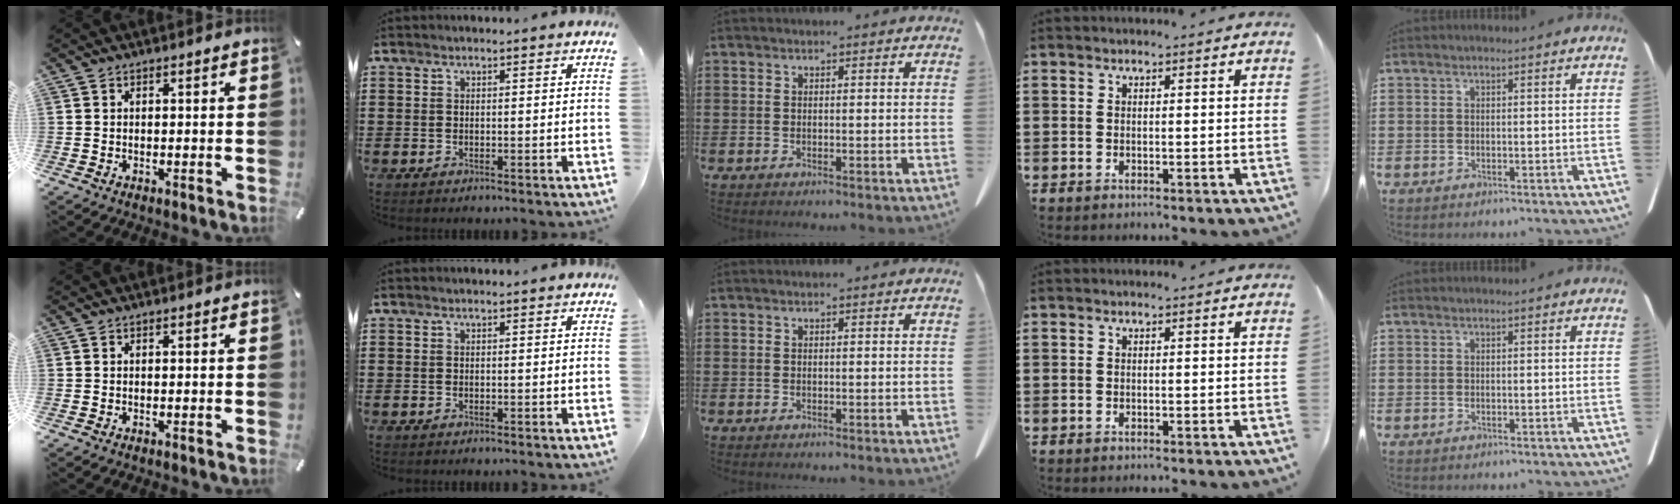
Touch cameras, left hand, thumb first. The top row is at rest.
{}